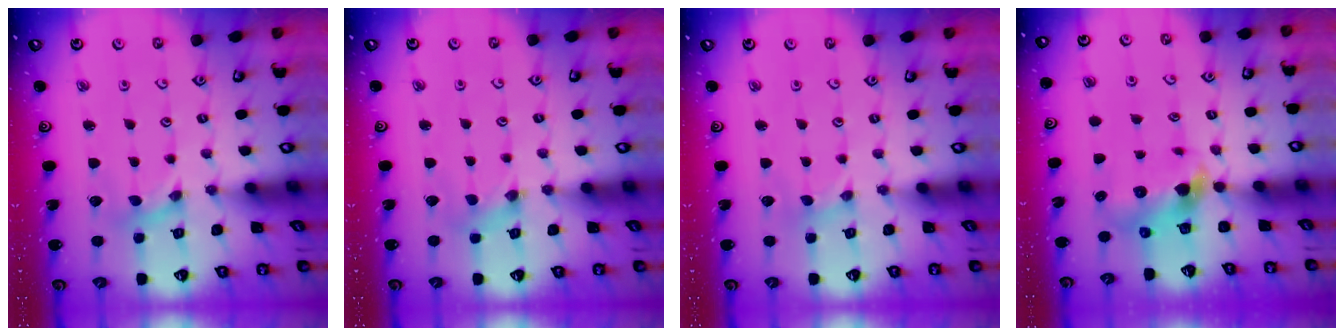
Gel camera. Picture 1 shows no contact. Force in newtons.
{"total": 0.8, "press": 0.7, "slide": 0.3}
{"total": 0.0}
{"total": 6.2, "press": 6.2, "slide": 0.4}